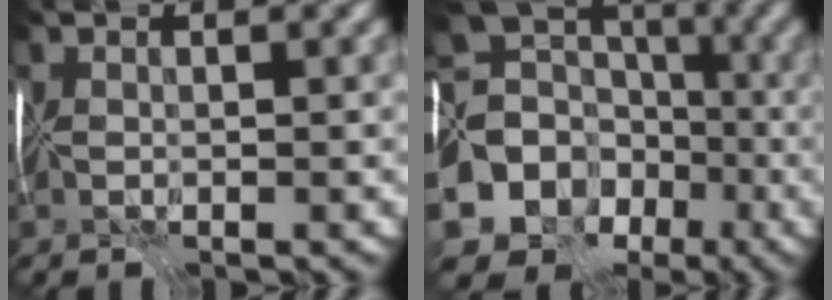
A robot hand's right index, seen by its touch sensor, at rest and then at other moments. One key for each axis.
{"total": 16.0, "fx": -5.8, "fy": 12.7, "fz": 7.9, "tx": -0.174, "ty": -0.013, "tz": -0.092}